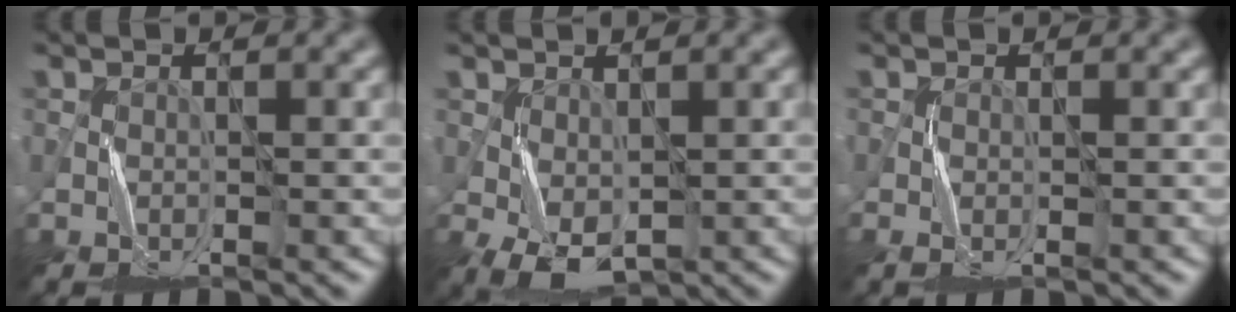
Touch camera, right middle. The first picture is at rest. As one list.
[{"total": 3.5, "force": [-0.3, 2.1, 2.8], "torque": [-0.074, -0.003, -0.001]}, {"total": 1.0, "force": [-0.3, 0.2, 0.9], "torque": [-0.023, -0.002, -0.008]}]